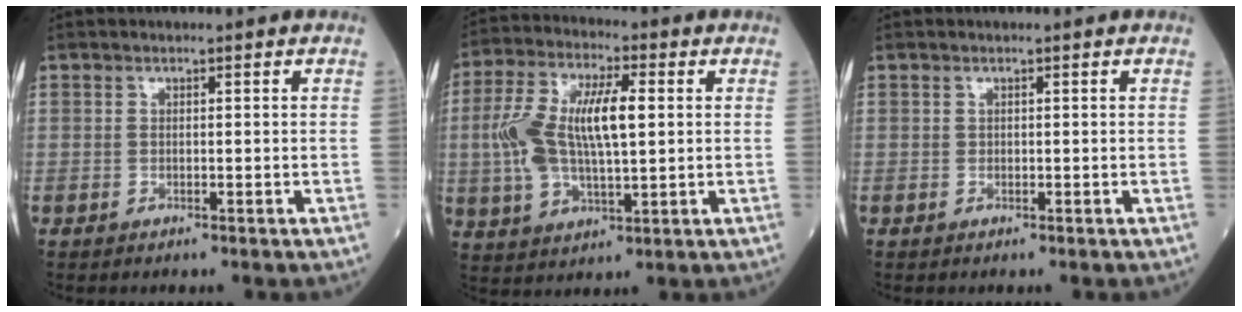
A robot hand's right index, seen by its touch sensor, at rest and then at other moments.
{"total": 13.4, "force": [1.3, 4.7, 12.5], "torque": [-0.263, 0.022, 0.026]}
{"total": 0.0}